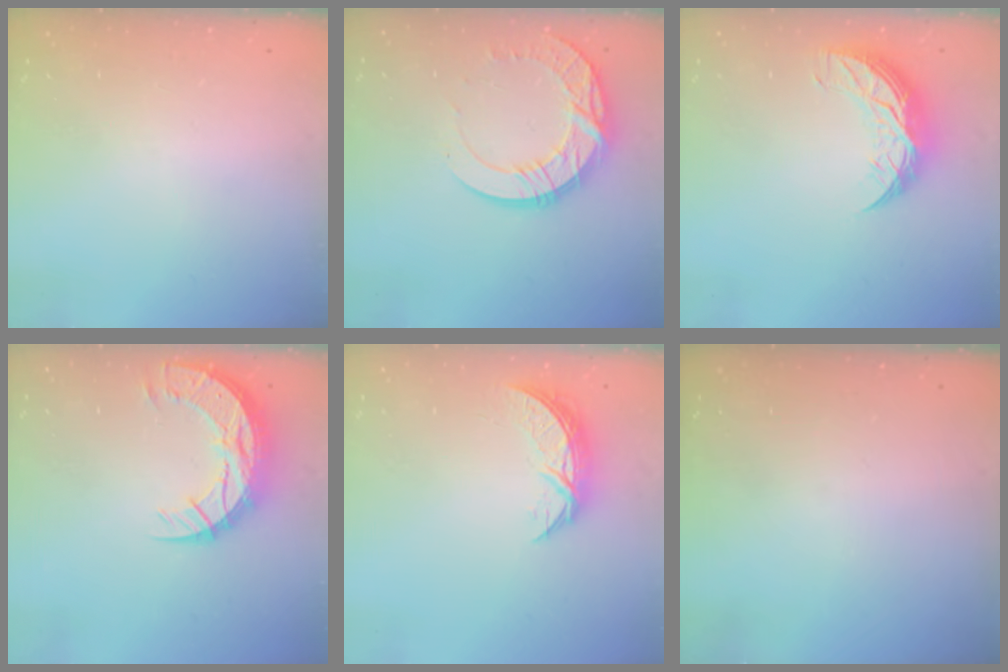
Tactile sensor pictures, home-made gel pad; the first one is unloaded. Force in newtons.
{"total": 14.4, "press": 14.4, "slide": 1.4}
{"total": 9.9, "press": 9.9, "slide": 0.5}
{"total": 13.2, "press": 13.2, "slide": 0.9}
{"total": 7.1, "press": 7.1, "slide": 0.5}
{"total": 0.0}